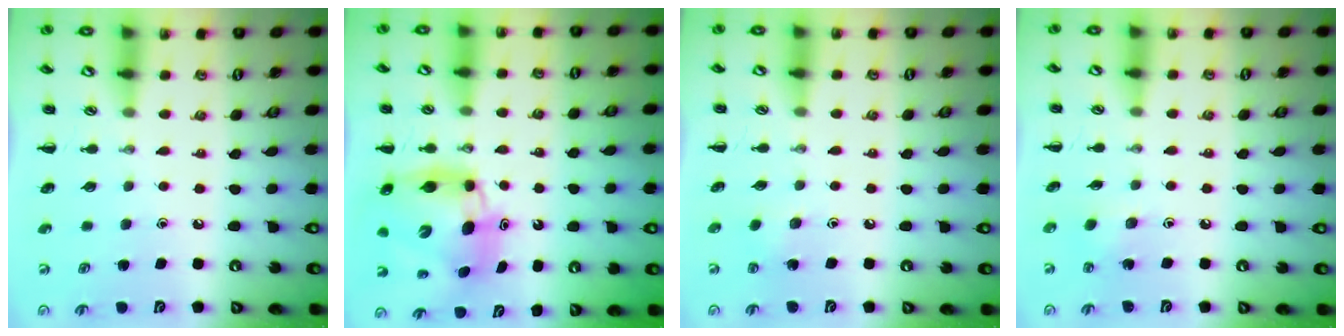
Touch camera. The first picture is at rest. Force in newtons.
{"total": 11.8, "press": 11.2, "slide": 3.7}
{"total": 3.0, "press": 2.9, "slide": 0.9}
{"total": 3.0, "press": 2.8, "slide": 0.9}